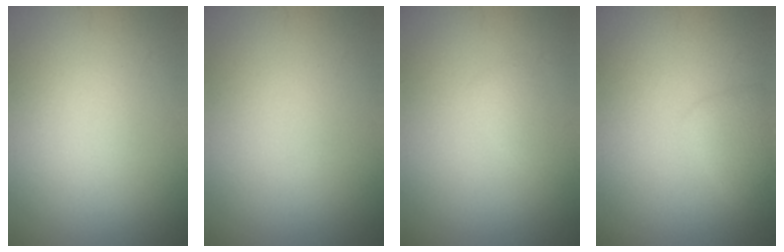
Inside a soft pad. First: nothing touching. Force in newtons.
{"total": 0.0}
{"total": 0.9, "press": 0.9, "slide": 0.1}
{"total": 1.8, "press": 1.8, "slide": 0.2}